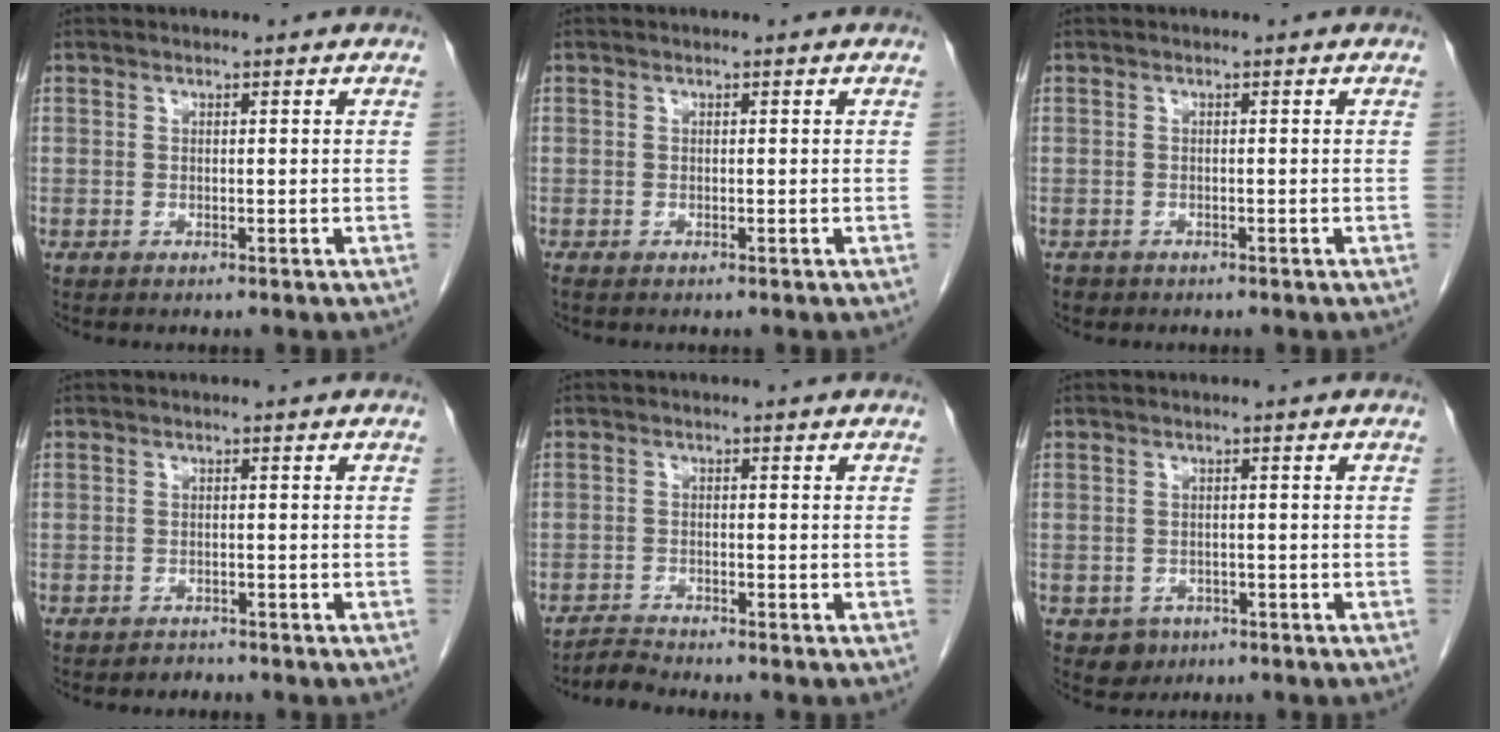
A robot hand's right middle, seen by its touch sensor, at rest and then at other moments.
{"total": 0.7, "force": [-0.7, 0.1, 0.3], "torque": [-0.009, -0.003, -0.011]}
{"total": 1.3, "force": [-1.1, 0.8, 0.1], "torque": [-0.010, 0.000, -0.017]}
{"total": 1.3, "force": [-1.1, 0.5, -0.3], "torque": [0.000, 0.000, -0.019]}
{"total": 2.1, "force": [-2.0, -0.6, -0.4], "torque": [0.010, -0.015, -0.036]}
{"total": 2.7, "force": [-1.4, 2.2, 0.4], "torque": [-0.005, 0.007, -0.014]}